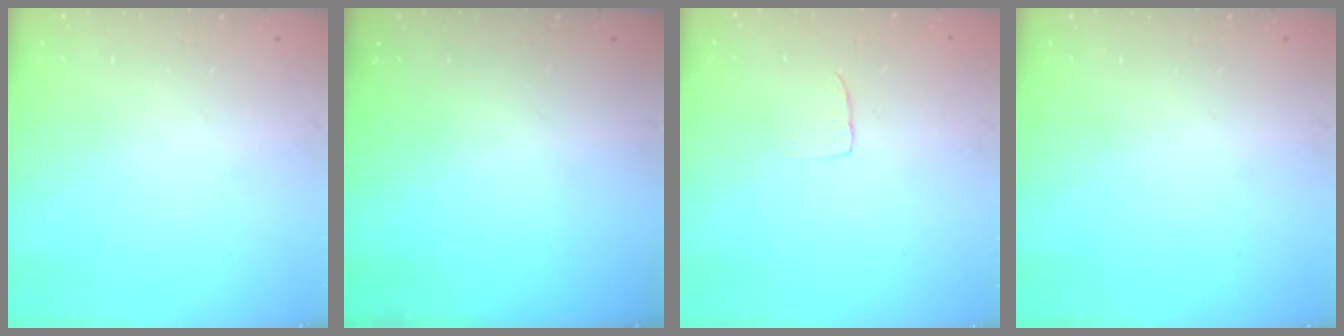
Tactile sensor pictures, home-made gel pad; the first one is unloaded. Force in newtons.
{"total": 0.0}
{"total": 2.4, "press": 2.4, "slide": 0.1}
{"total": 0.0}